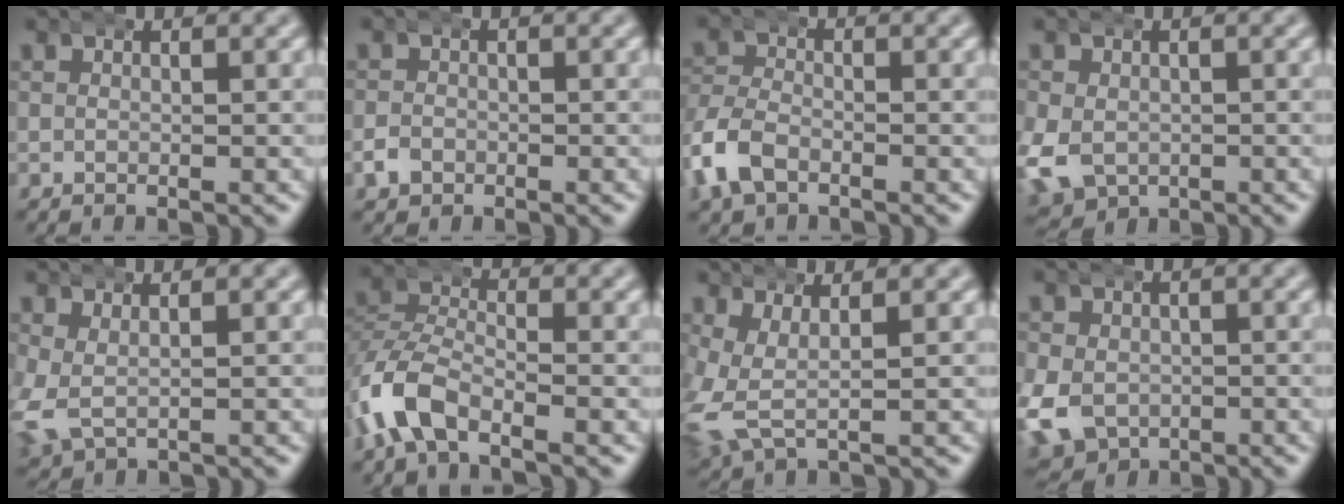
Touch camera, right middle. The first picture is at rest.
{"total": 1.5, "force": [-0.7, 1.3, 0.4], "torque": [-0.012, 0.003, -0.017]}
{"total": 4.5, "force": [-2.1, 3.4, 2.2], "torque": [-0.073, -0.013, -0.036]}
{"total": 6.5, "force": [-2.0, 5.6, 2.8], "torque": [-0.085, -0.039, -0.018]}
{"total": 3.3, "force": [0.2, 2.6, 2.0], "torque": [-0.070, -0.017, 0.017]}
{"total": 4.9, "force": [-2.6, 2.9, 2.9], "torque": [-0.081, -0.006, -0.050]}
{"total": 5.2, "force": [0.1, 4.1, 3.2], "torque": [-0.108, -0.019, 0.006]}
{"total": 7.5, "force": [-2.7, 6.3, 3.0], "torque": [-0.083, -0.037, -0.031]}